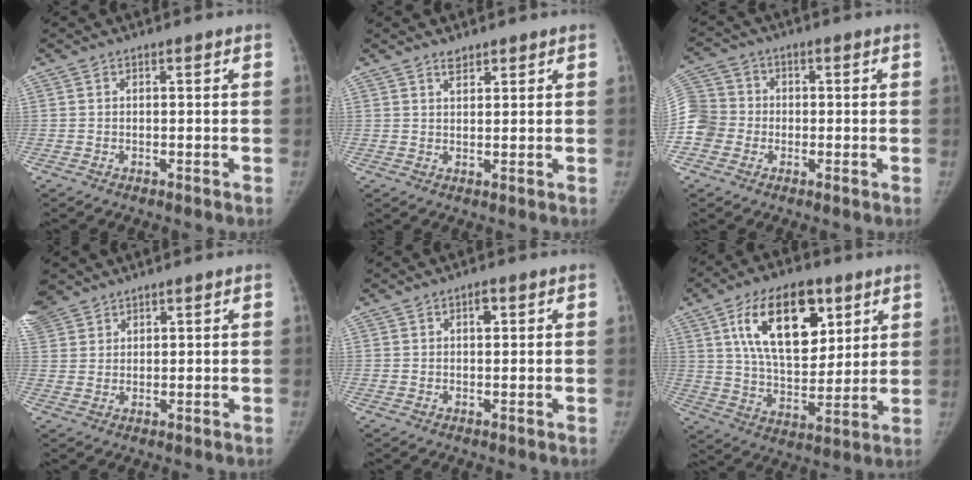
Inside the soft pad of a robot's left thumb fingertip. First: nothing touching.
{"total": 1.9, "force": [1.6, 0.9, 0.6], "torque": [0.004, -0.012, 0.025]}
{"total": 10.1, "force": [-2.1, 9.3, 3.4], "torque": [-0.068, 0.029, -0.042]}
{"total": 8.1, "force": [5.9, 5.3, 1.9], "torque": [-0.047, 0.007, 0.128]}
{"total": 1.7, "force": [0.8, 1.0, 1.2], "torque": [-0.005, 0.000, 0.009]}
{"total": 18.9, "force": [8.2, 10.1, 13.7], "torque": [-0.179, -0.034, 0.146]}